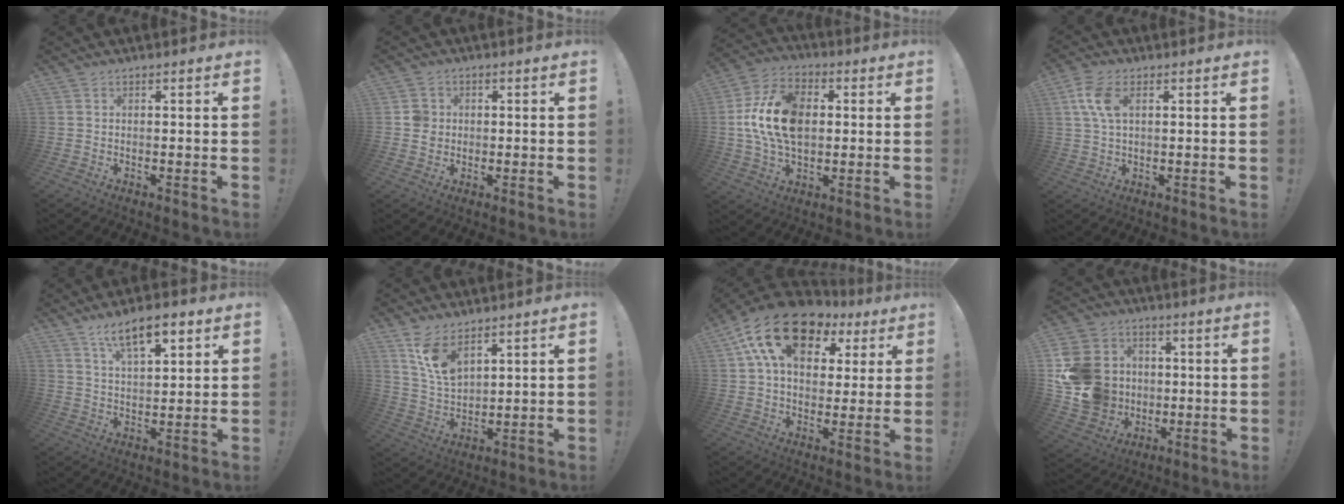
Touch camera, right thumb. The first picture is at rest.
{"total": 4.5, "force": [0.3, 4.2, 1.5], "torque": [-0.010, 0.006, 0.006]}
{"total": 18.1, "force": [1.3, 12.2, 13.3], "torque": [-0.233, 0.013, 0.025]}
{"total": 7.9, "force": [2.6, 4.4, 6.0], "torque": [-0.130, -0.002, 0.047]}
{"total": 10.7, "force": [6.7, 3.9, 7.4], "torque": [-0.113, -0.028, 0.116]}
{"total": 10.7, "force": [7.2, 5.5, 5.8], "torque": [-0.101, -0.041, 0.141]}
{"total": 19.2, "force": [8.7, 11.9, 12.2], "torque": [-0.207, -0.033, 0.154]}
{"total": 18.1, "force": [0.5, 16.5, 7.5], "torque": [-0.146, 0.014, 0.037]}